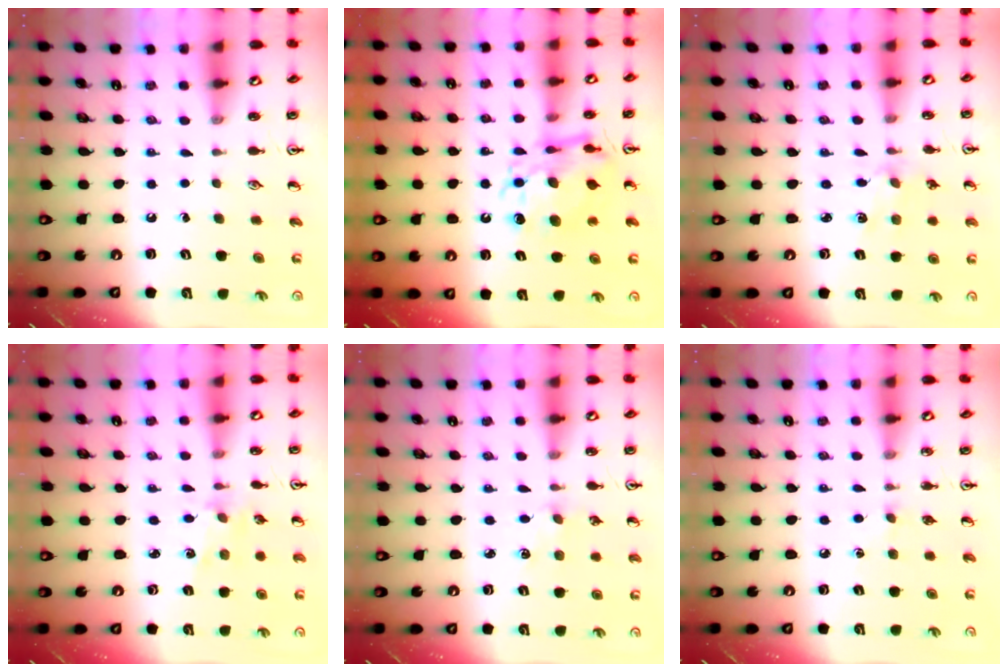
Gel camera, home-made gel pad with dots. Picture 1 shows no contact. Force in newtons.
{"total": 11.4, "press": 11.3, "slide": 1.0}
{"total": 2.0, "press": 2.0, "slide": 0.3}
{"total": 1.5, "press": 1.5, "slide": 0.1}
{"total": 2.0, "press": 2.0, "slide": 0.3}
{"total": 3.3, "press": 3.3, "slide": 0.5}